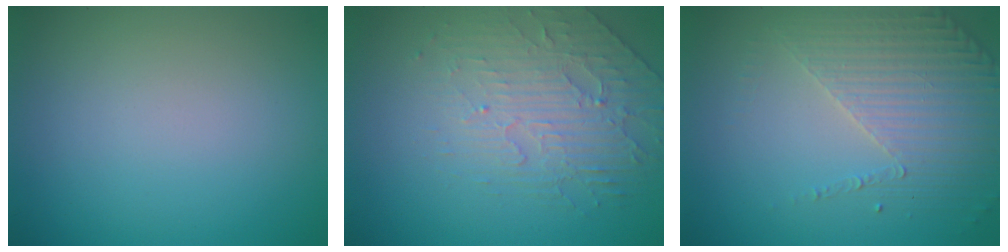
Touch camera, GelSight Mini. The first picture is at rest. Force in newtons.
{"total": 2.8, "press": 2.3, "slide": 1.6}
{"total": 4.4, "press": 3.2, "slide": 3.0}